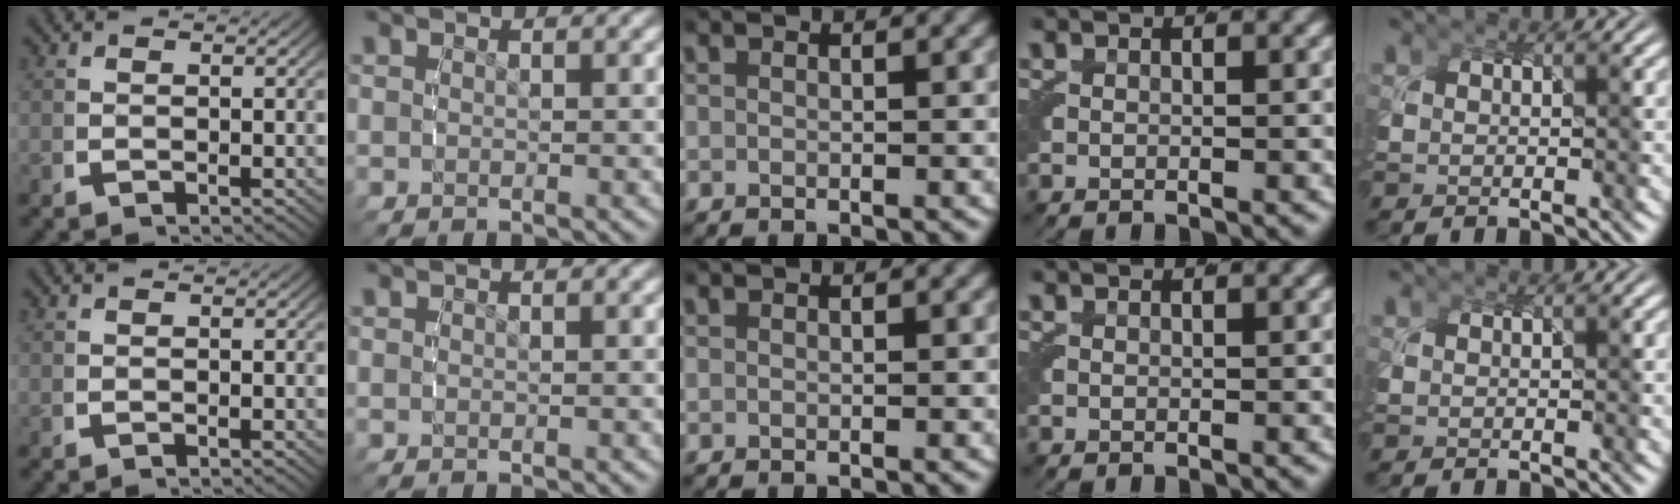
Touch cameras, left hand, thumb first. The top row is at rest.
{}